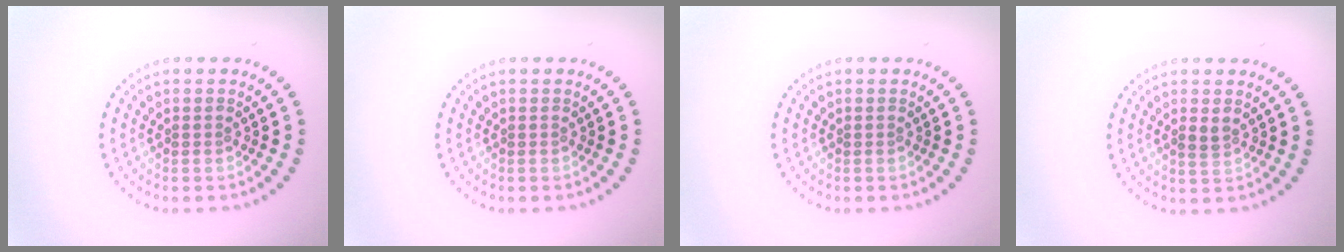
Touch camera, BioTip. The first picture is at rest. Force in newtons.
{"total": 0.0}
{"total": 0.0}
{"total": 1.1, "press": 1.1, "slide": 0.2}